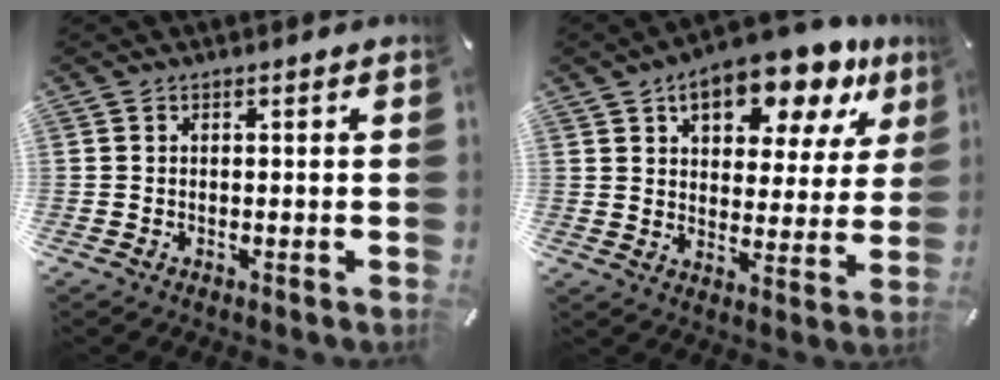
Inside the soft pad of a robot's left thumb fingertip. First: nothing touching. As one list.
[{"total": 15.4, "force": [10.2, 7.7, 8.6], "torque": [-0.124, -0.056, 0.170]}]